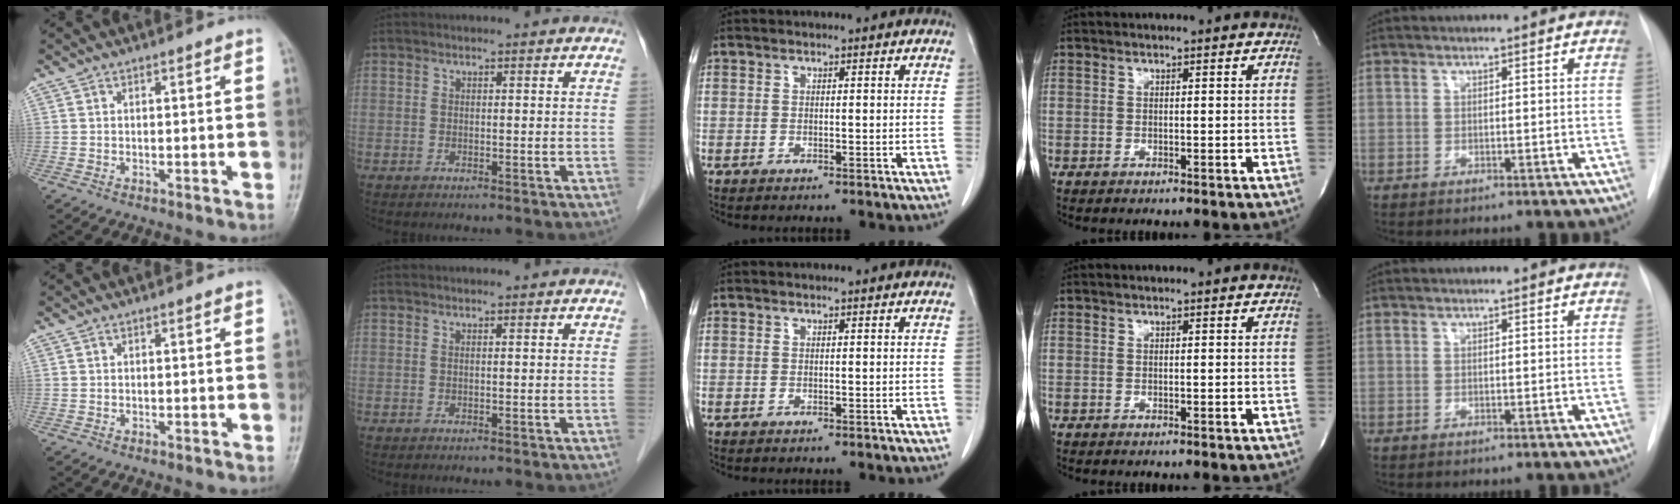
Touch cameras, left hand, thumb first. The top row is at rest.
{}